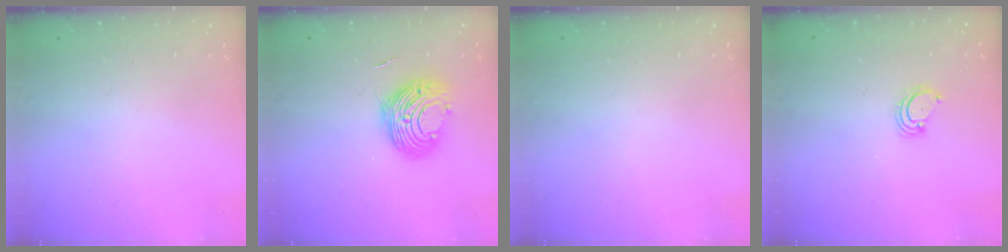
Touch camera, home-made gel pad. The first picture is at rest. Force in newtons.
{"total": 10.4, "press": 10.4, "slide": 0.4}
{"total": 0.0}
{"total": 3.2, "press": 3.2, "slide": 0.3}